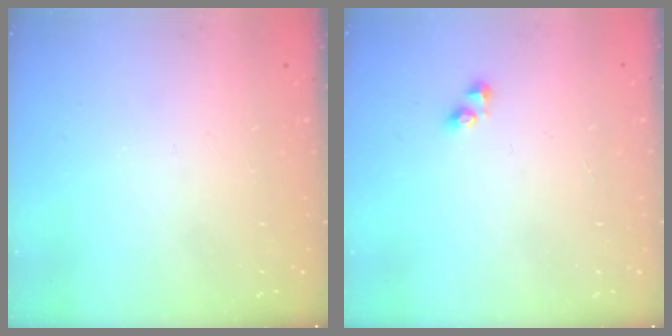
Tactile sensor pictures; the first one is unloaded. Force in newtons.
{"total": 2.5, "press": 2.5, "slide": 0.2}